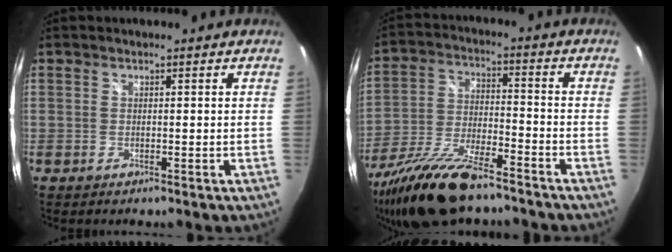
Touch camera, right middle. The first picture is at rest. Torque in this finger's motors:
{"motor_torque": [1.20, -0.94, 0.43, 0.16]}